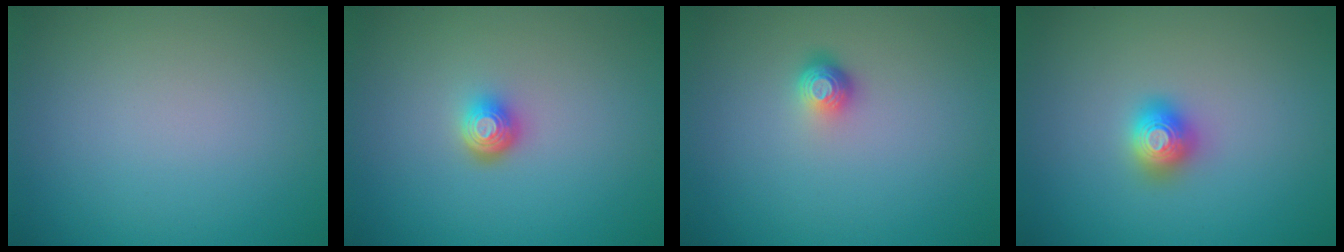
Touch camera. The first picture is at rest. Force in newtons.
{"total": 1.9, "press": 1.4, "slide": 1.3}
{"total": 1.6, "press": 1.1, "slide": 1.2}
{"total": 2.0, "press": 2.0, "slide": 0.1}